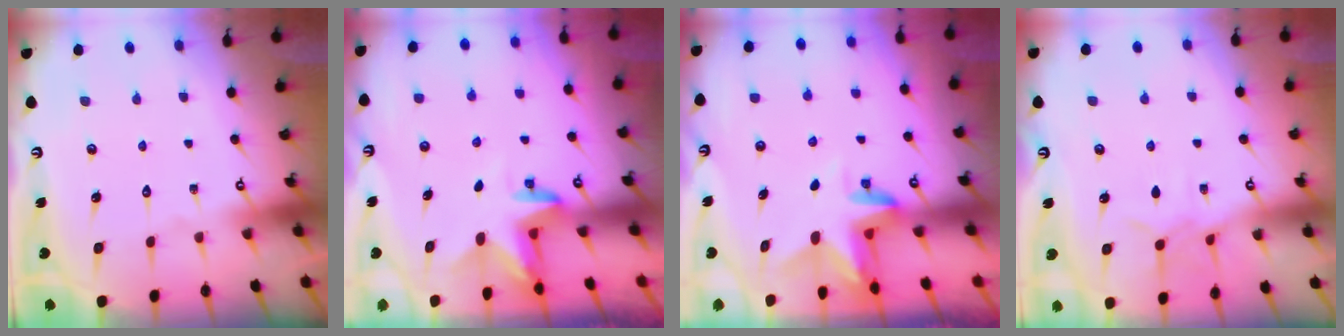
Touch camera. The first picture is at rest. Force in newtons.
{"total": 3.2, "press": 3.2, "slide": 0.2}
{"total": 3.3, "press": 3.3, "slide": 0.3}
{"total": 6.6, "press": 6.6, "slide": 0.7}